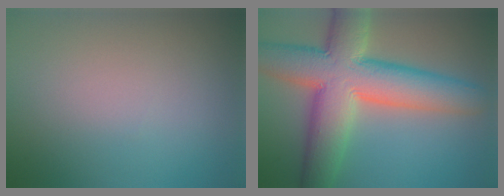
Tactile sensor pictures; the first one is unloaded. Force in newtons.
{"total": 12.2, "press": 12.2, "slide": 0.6}